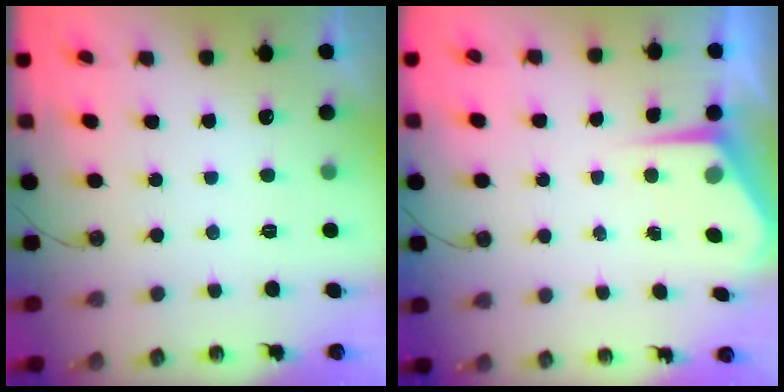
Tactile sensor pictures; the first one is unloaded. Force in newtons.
{"total": 5.2, "press": 5.2, "slide": 0.1}